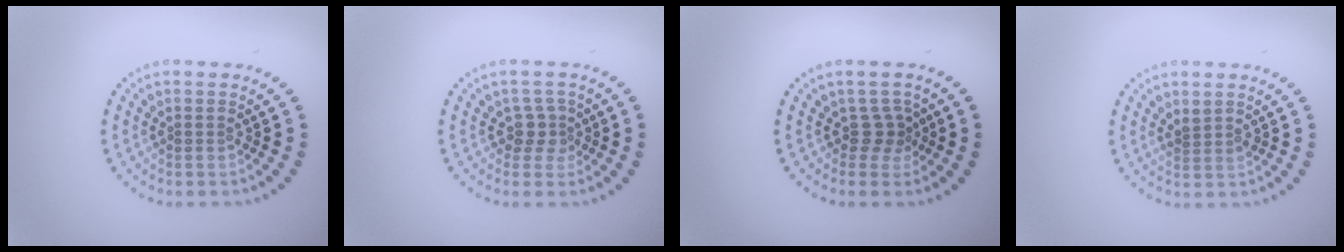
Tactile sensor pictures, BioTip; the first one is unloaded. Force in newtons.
{"total": 1.8, "press": 1.3, "slide": 1.2}
{"total": 1.9, "press": 1.2, "slide": 1.4}
{"total": 1.1, "press": 0.8, "slide": 0.6}